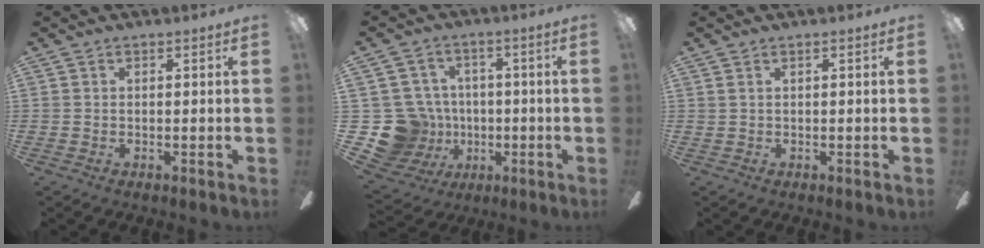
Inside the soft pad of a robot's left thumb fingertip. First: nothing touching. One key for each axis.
{"total": 15.6, "fx": -2.8, "fy": 14.4, "fz": 5.2, "tx": -0.132, "ty": 0.016, "tz": -0.030}
{"total": 1.0, "fx": 0.0, "fy": 0.2, "fz": 1.0, "tx": -0.018, "ty": 0.001, "tz": 0.001}